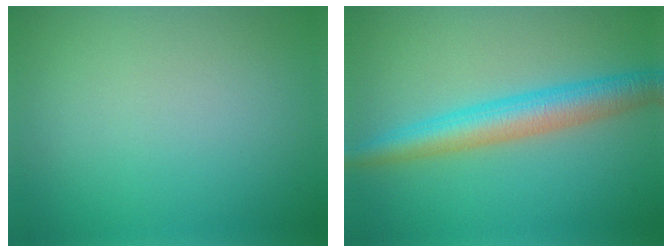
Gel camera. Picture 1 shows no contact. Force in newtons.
{"total": 5.0, "press": 5.0, "slide": 0.1}